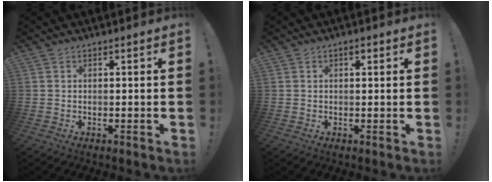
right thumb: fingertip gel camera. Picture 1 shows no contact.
{"total": 1.3, "force": [0.6, 0.7, 0.9], "torque": [-0.012, 0.000, 0.008]}